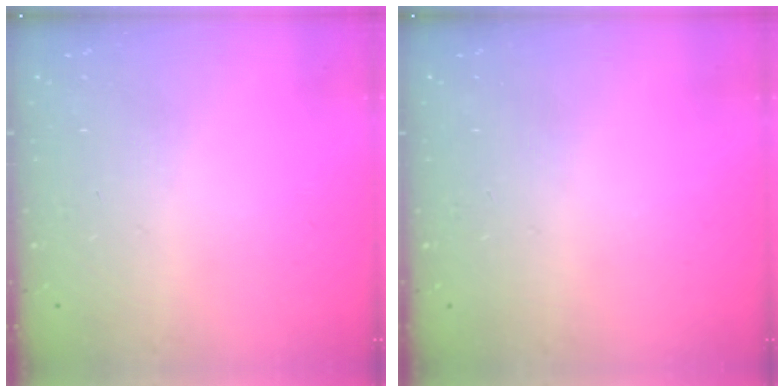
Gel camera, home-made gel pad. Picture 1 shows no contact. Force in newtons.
{"total": 0.0}